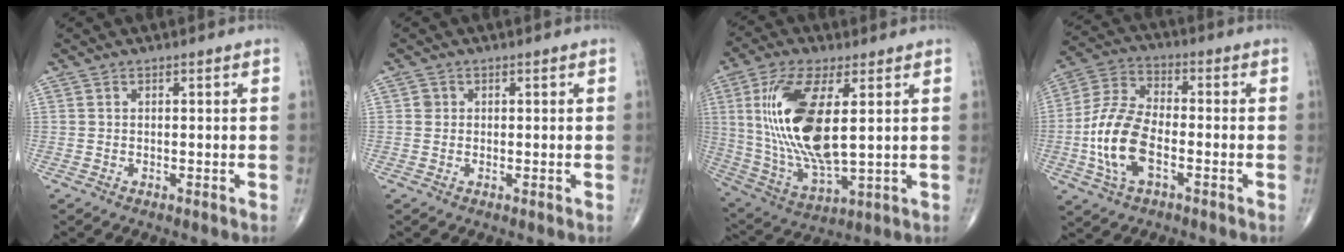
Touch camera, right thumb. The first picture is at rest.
{"total": 1.0, "force": [0.2, 1.0, 0.2], "torque": [0.003, 0.001, 0.002]}
{"total": 19.8, "force": [3.5, 7.7, 17.9], "torque": [-0.372, -0.022, 0.075]}
{"total": 13.1, "force": [-3.5, 6.8, 10.6], "torque": [-0.222, 0.022, -0.072]}